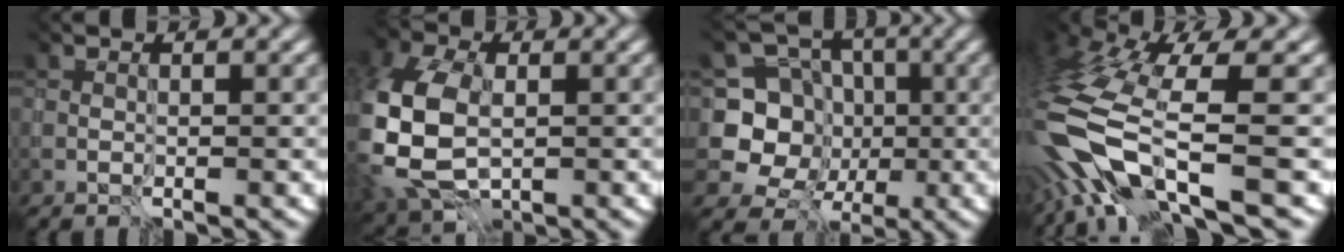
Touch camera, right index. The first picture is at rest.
{"total": 8.9, "force": [-0.5, 6.5, 6.1], "torque": [-0.184, -0.012, -0.008]}
{"total": 6.3, "force": [0.4, 6.0, 1.7], "torque": [-0.034, 0.000, -0.018]}
{"total": 10.8, "force": [-4.4, 3.4, 9.3], "torque": [-0.209, -0.012, -0.068]}